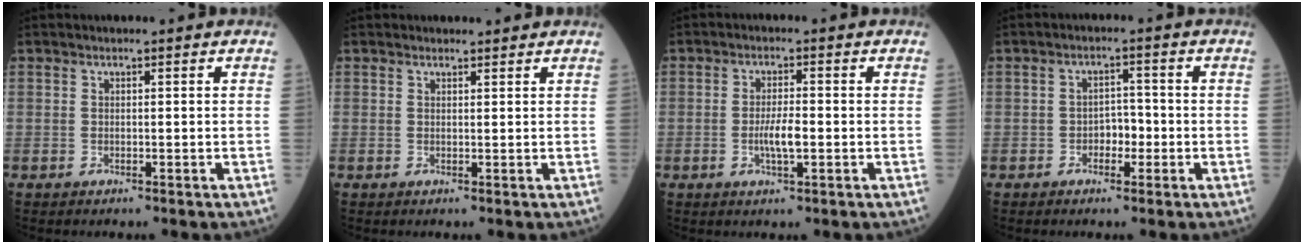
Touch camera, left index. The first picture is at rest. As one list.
[{"total": 0.8, "force": [0.6, 0.3, -0.3], "torque": [-0.001, -0.004, 0.006]}, {"total": 3.7, "force": [-1.3, 0.7, 3.4], "torque": [-0.068, -0.006, -0.024]}, {"total": 3.0, "force": [-1.5, 1.8, 1.9], "torque": [-0.022, 0.004, -0.030]}]